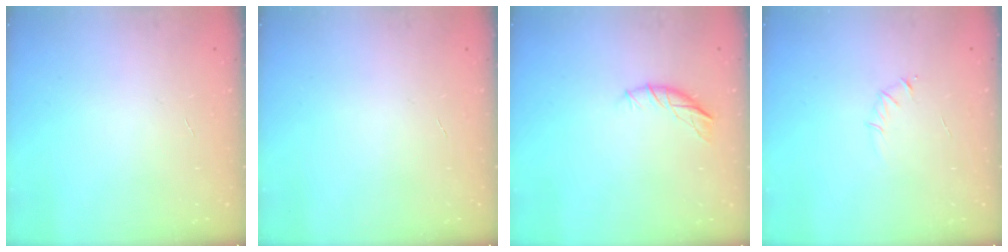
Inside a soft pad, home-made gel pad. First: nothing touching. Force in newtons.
{"total": 0.0}
{"total": 7.0, "press": 7.0, "slide": 0.7}
{"total": 2.7, "press": 2.6, "slide": 0.8}